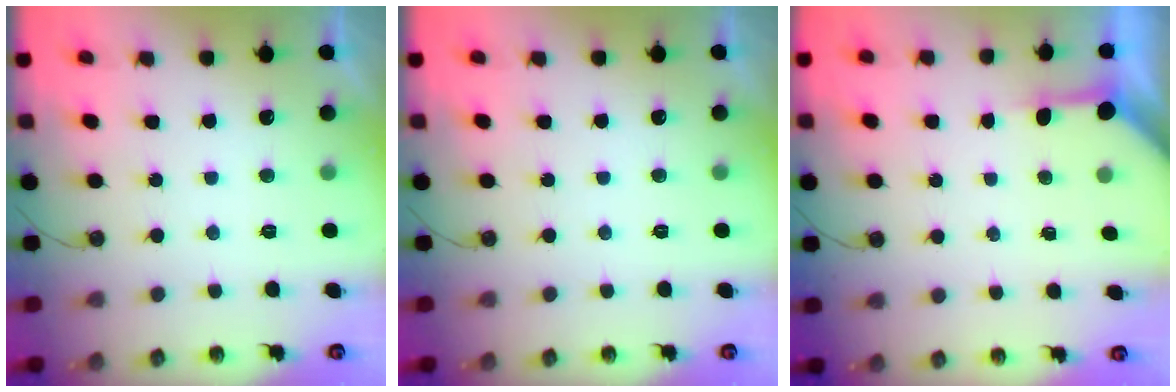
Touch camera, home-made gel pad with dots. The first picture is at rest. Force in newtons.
{"total": 0.0}
{"total": 3.4, "press": 3.3, "slide": 0.4}